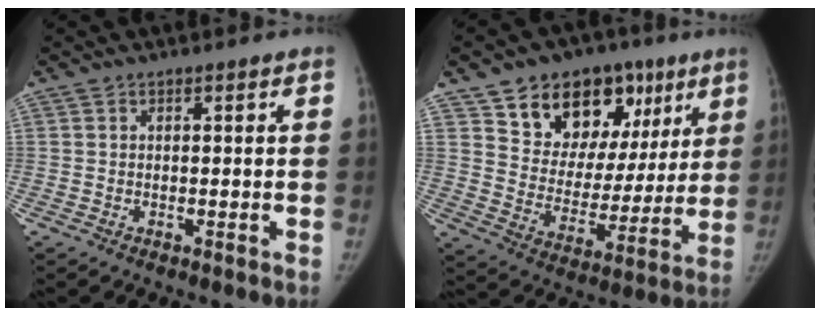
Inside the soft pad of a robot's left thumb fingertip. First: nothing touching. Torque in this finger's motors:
{"motor_torque": [0.23, 0.27, 0.32, -0.05, 0.06]}